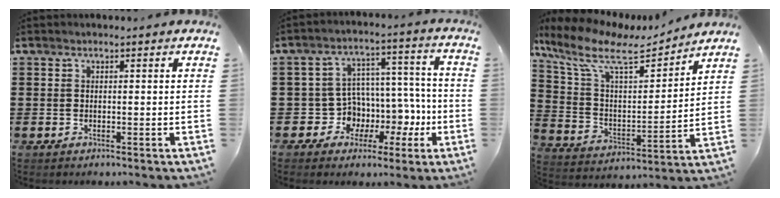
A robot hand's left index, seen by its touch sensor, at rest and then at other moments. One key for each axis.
{"total": 7.4, "fx": -1.0, "fy": 7.0, "fz": 2.3, "tx": -0.069, "ty": -0.005, "tz": -0.005}
{"total": 11.2, "fx": 8.6, "fy": 3.3, "fz": 6.4, "tx": -0.159, "ty": -0.040, "tz": 0.148}